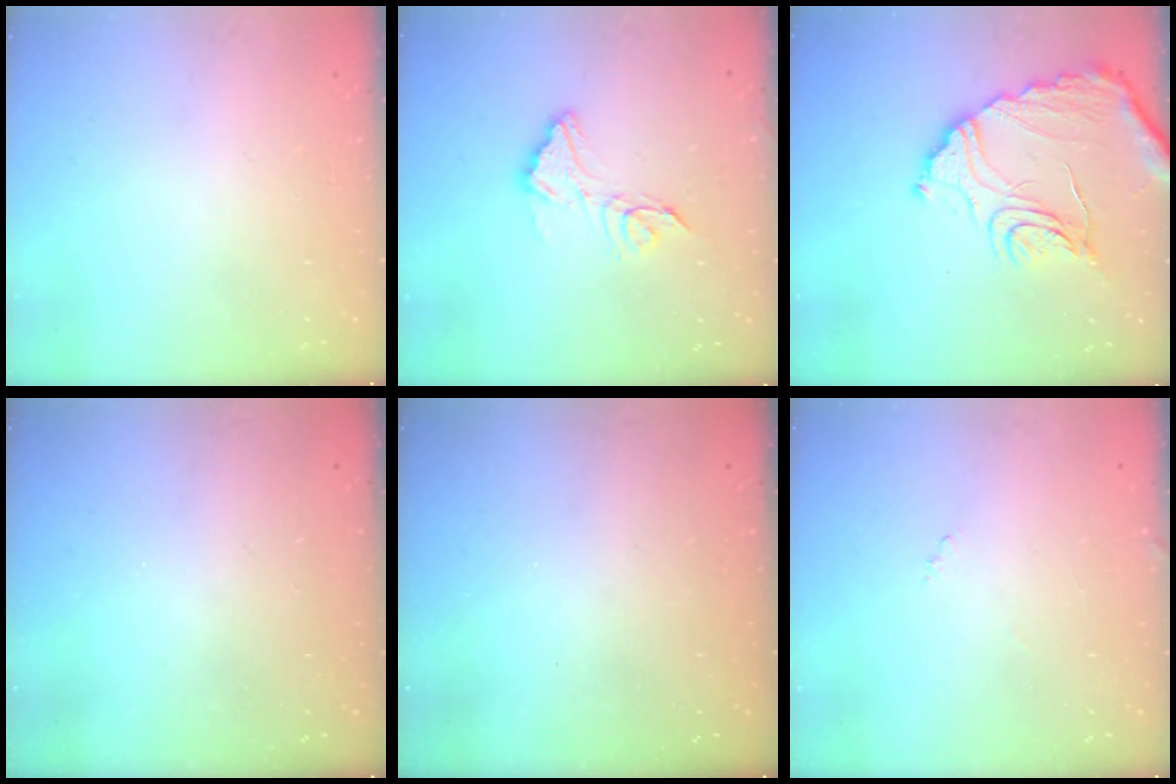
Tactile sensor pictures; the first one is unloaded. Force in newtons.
{"total": 11.7, "press": 11.6, "slide": 0.9}
{"total": 15.1, "press": 15.0, "slide": 1.7}
{"total": 3.2, "press": 3.2, "slide": 0.1}
{"total": 2.9, "press": 2.8, "slide": 1.0}
{"total": 6.7, "press": 6.7, "slide": 0.6}